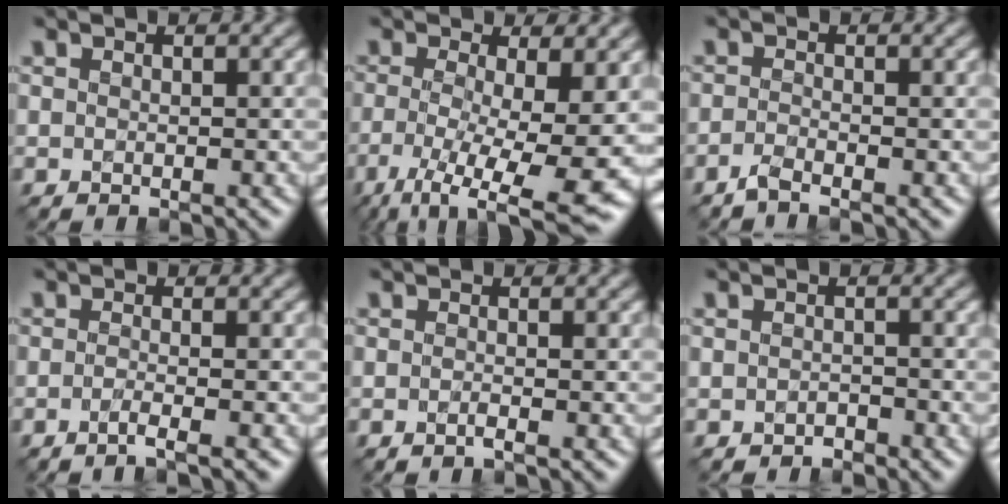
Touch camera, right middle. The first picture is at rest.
{"total": 8.9, "force": [-2.5, 2.6, 8.1], "torque": [-0.141, -0.022, -0.038]}
{"total": 1.5, "force": [-1.2, 0.2, 0.9], "torque": [-0.020, -0.004, -0.030]}
{"total": 2.2, "force": [-1.0, 0.6, 1.8], "torque": [-0.017, -0.005, -0.030]}
{"total": 0.8, "force": [-0.3, 0.1, 0.7], "torque": [-0.014, -0.006, -0.007]}
{"total": 0.8, "force": [-0.6, 0.4, 0.2], "torque": [-0.002, -0.001, -0.011]}